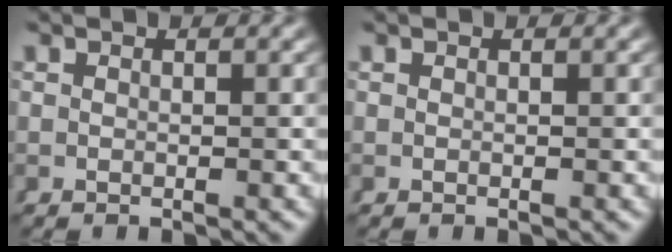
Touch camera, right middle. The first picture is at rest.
{"total": 0.0}